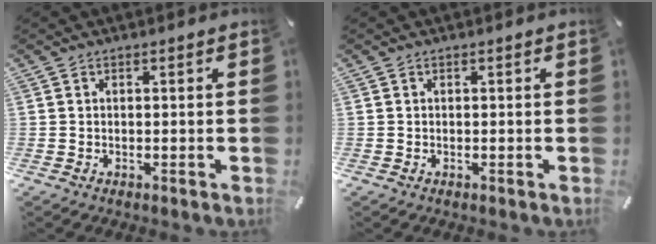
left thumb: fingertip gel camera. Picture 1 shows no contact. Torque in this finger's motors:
{"motor_torque": [-0.01, 0.01, -0.05, -0.05, 0.00]}